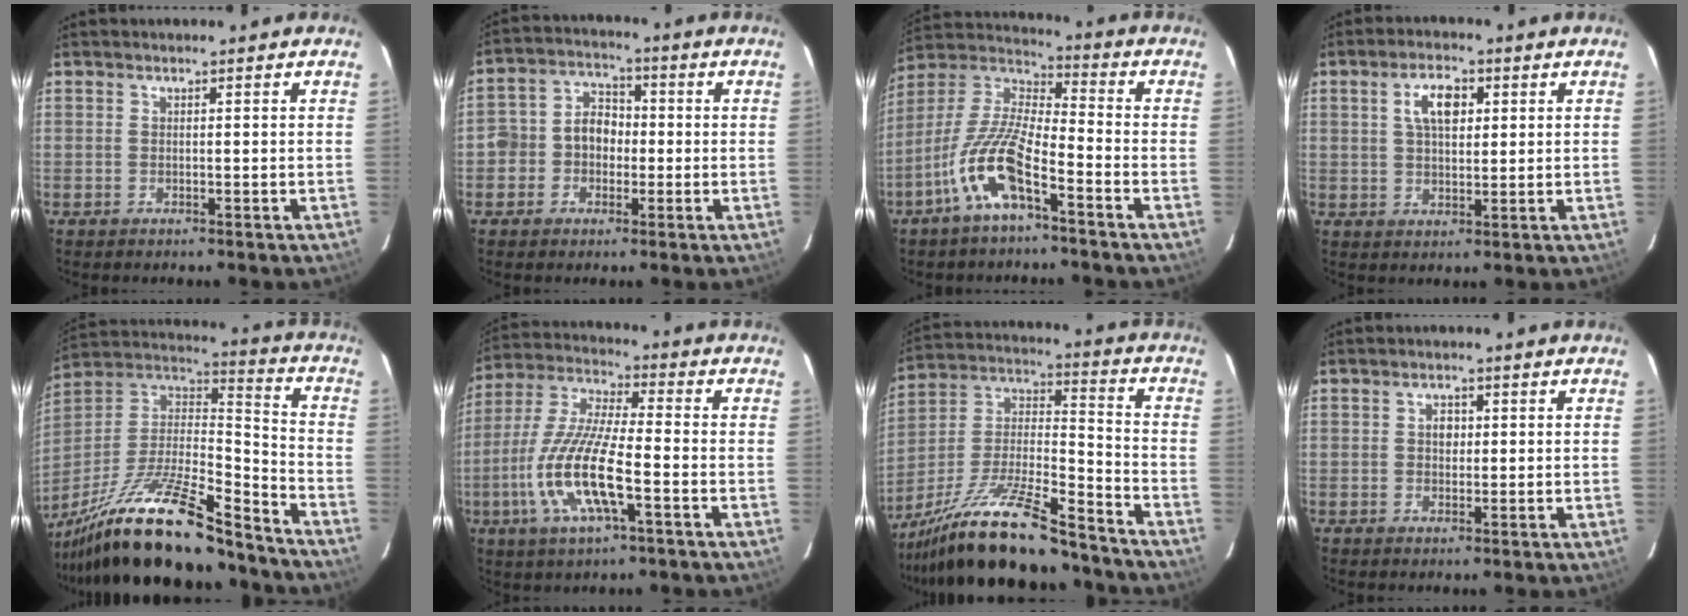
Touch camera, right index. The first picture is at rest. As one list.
[{"total": 7.2, "force": [-1.7, 6.3, 3.1], "torque": [-0.059, 0.028, -0.032]}, {"total": 13.2, "force": [-7.0, 3.4, 10.6], "torque": [-0.220, -0.003, -0.141]}, {"total": 6.2, "force": [2.0, 3.1, 4.9], "torque": [-0.088, 0.014, 0.038]}, {"total": 26.7, "force": [-19.7, 6.7, 16.7], "torque": [-0.315, -0.031, -0.325]}, {"total": 15.5, "force": [-5.1, 3.6, 14.2], "torque": [-0.301, -0.010, -0.102]}, {"total": 23.9, "force": [-18.9, 4.9, 13.8], "torque": [-0.263, -0.015, -0.307]}, {"total": 2.1, "force": [0.2, 1.7, 1.1], "torque": [-0.016, 0.007, 0.003]}]